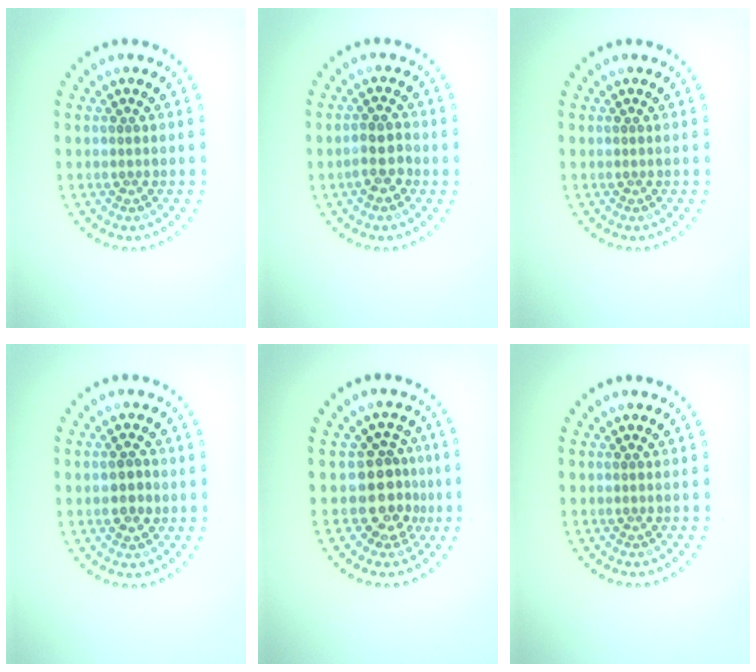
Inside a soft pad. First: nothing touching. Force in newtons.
{"total": 2.3, "press": 2.2, "slide": 0.7}
{"total": 0.0}
{"total": 1.6, "press": 1.6, "slide": 0.1}
{"total": 3.5, "press": 2.7, "slide": 2.2}
{"total": 0.0}